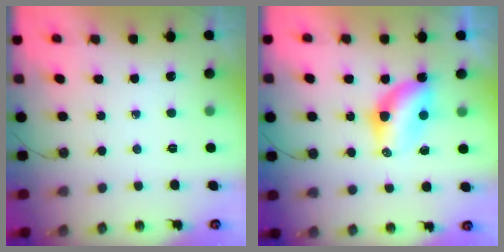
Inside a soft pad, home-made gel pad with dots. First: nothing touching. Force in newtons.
{"total": 6.5, "press": 6.5, "slide": 0.2}